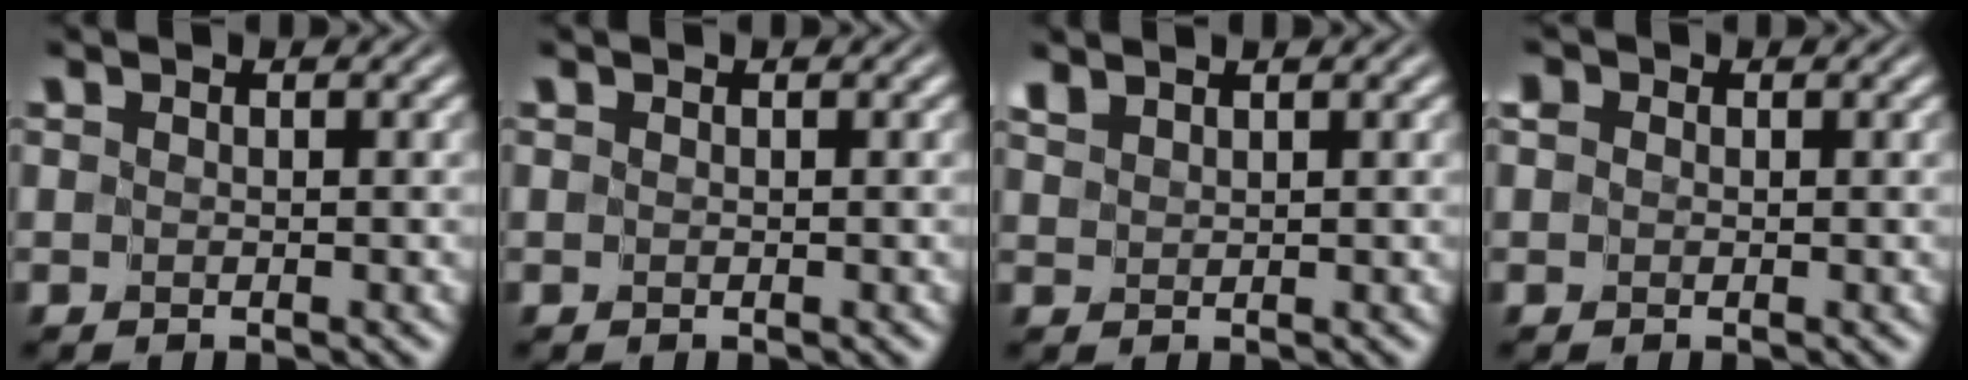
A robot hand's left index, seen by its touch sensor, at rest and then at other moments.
{"total": 0.0}
{"total": 1.4, "force": [1.4, 0.2, -0.1], "torque": [-0.003, 0.007, 0.034]}
{"total": 1.4, "force": [0.3, 1.3, 0.6], "torque": [-0.001, 0.007, -0.008]}